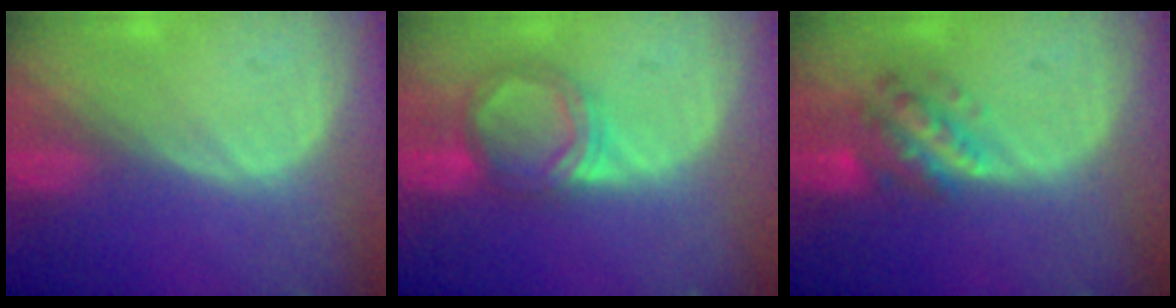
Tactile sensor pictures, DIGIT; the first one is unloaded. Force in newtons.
{"total": 5.4, "press": 5.1, "slide": 1.6}
{"total": 5.7, "press": 5.5, "slide": 1.4}